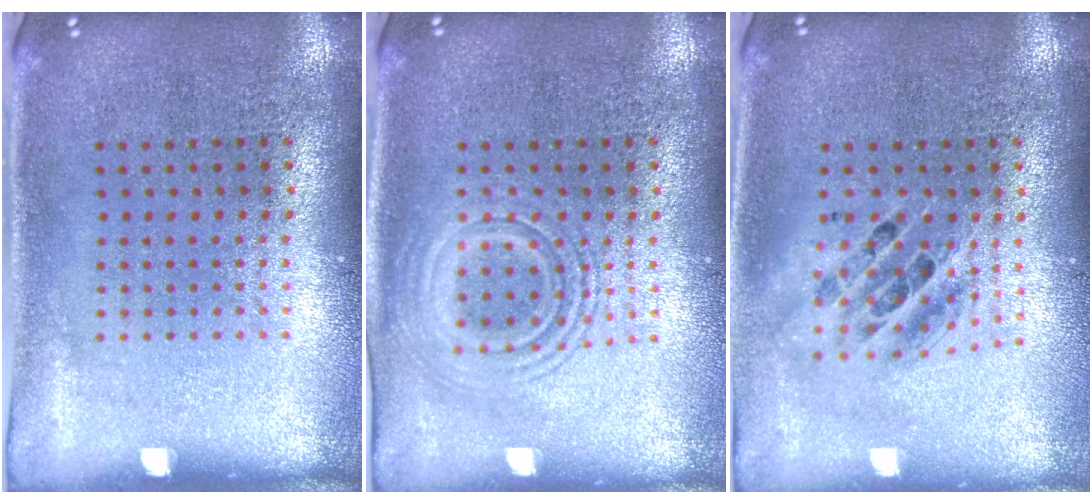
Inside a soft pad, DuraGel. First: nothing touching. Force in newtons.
{"total": 2.6, "press": 2.6, "slide": 0.5}
{"total": 1.5, "press": 1.3, "slide": 0.8}